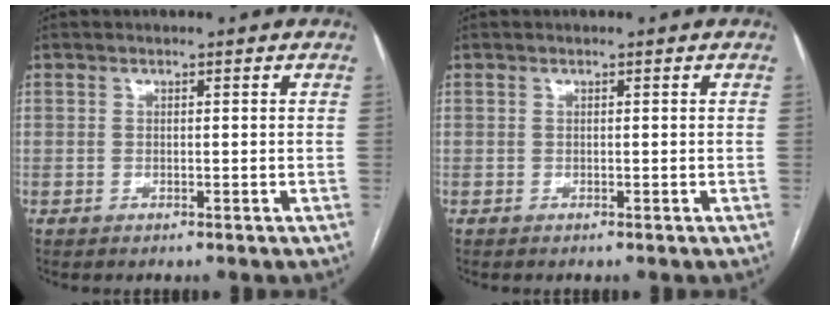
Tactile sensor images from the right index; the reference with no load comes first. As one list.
[{"total": 0.0}]